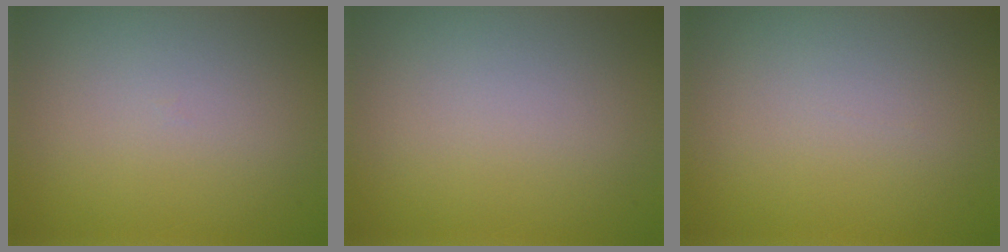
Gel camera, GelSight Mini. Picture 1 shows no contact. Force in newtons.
{"total": 0.0}
{"total": 0.0}